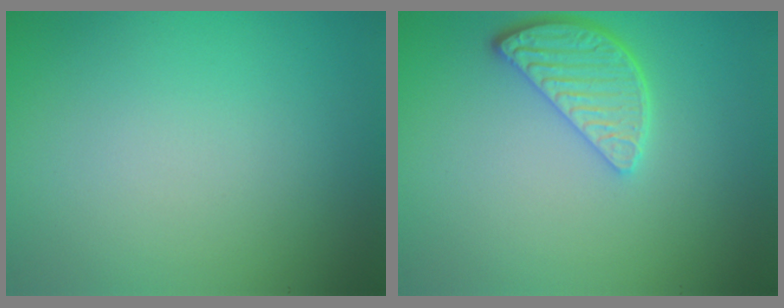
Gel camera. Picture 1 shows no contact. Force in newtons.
{"total": 3.4, "press": 2.9, "slide": 1.8}